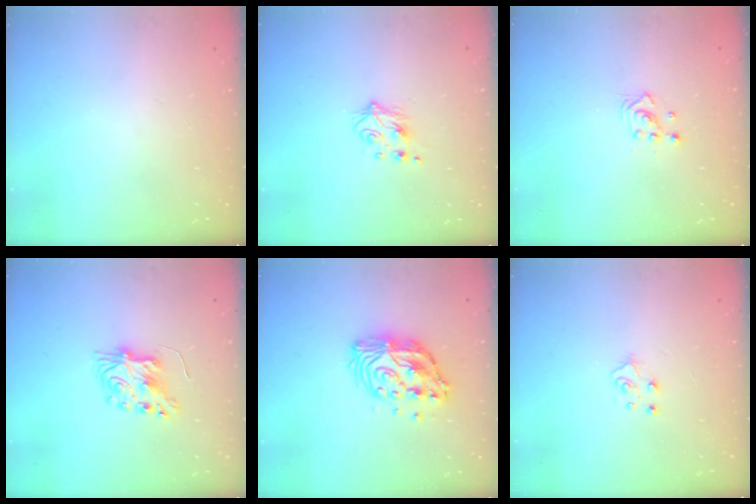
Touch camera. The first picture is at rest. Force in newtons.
{"total": 5.0, "press": 4.9, "slide": 0.8}
{"total": 2.4, "press": 2.4, "slide": 0.3}
{"total": 7.0, "press": 7.0, "slide": 0.3}
{"total": 12.6, "press": 12.6, "slide": 1.0}
{"total": 4.3, "press": 4.3, "slide": 0.4}